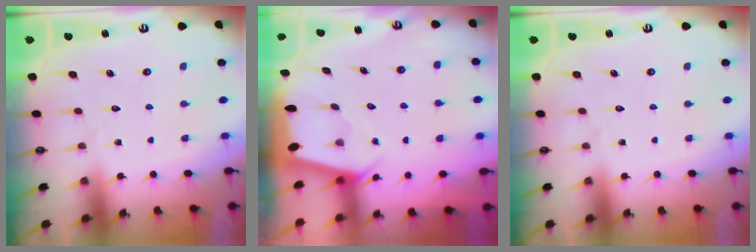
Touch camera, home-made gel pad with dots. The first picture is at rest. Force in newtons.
{"total": 2.0, "press": 2.0, "slide": 0.3}
{"total": 0.0}